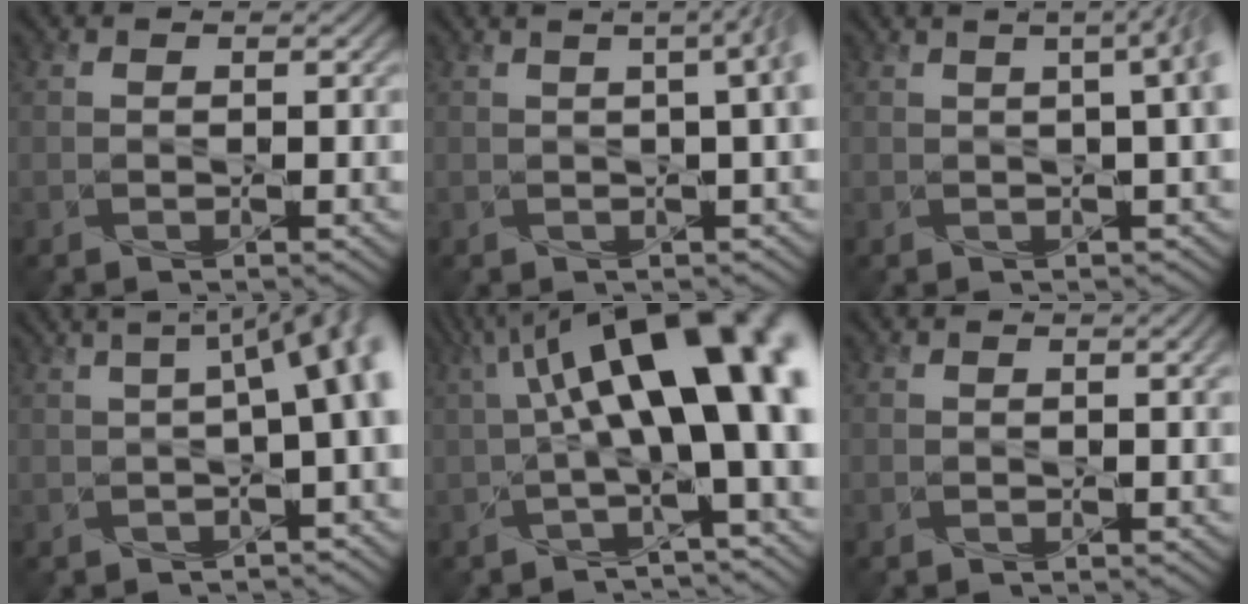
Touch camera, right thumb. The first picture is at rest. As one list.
[{"total": 5.9, "force": [0.7, 1.6, 5.6], "torque": [-0.053, 0.024, -0.005]}, {"total": 6.3, "force": [0.7, 1.8, 6.0], "torque": [-0.062, 0.025, -0.005]}, {"total": 9.3, "force": [0.6, 2.7, 8.8], "torque": [-0.100, 0.023, -0.004]}, {"total": 14.8, "force": [2.3, 4.7, 13.9], "torque": [-0.210, 0.025, 0.032]}, {"total": 1.2, "force": [0.3, 0.2, 1.1], "torque": [-0.020, 0.004, 0.006]}]